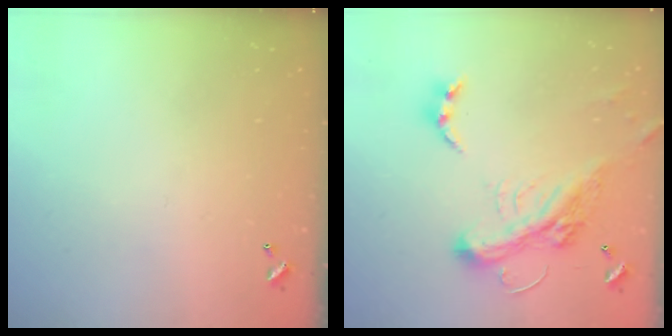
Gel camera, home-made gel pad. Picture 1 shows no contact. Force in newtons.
{"total": 7.8, "press": 7.6, "slide": 1.9}